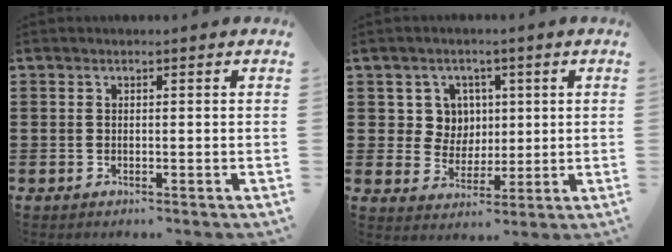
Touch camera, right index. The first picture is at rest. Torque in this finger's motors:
{"motor_torque": [0.21, 0.21, 0.13, 0.03]}